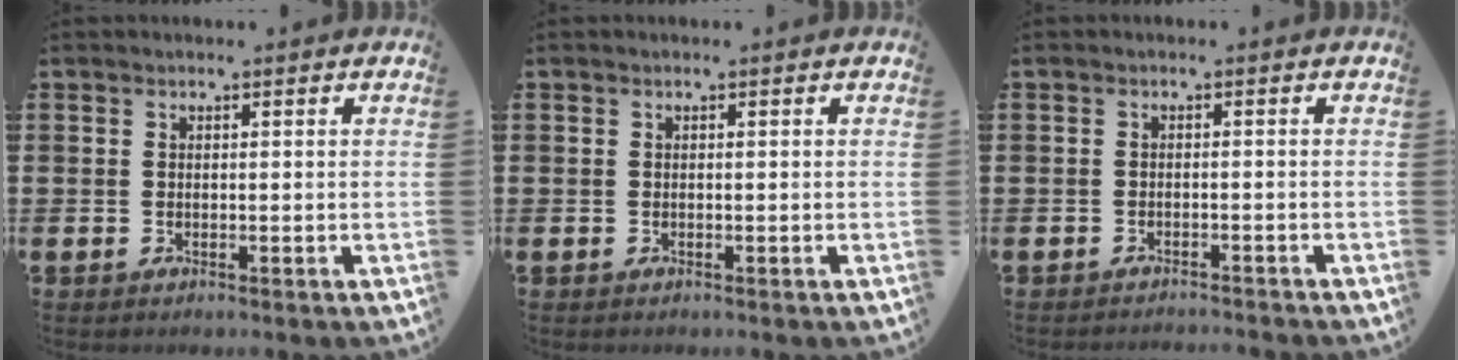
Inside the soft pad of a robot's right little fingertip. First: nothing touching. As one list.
[{"total": 0.0}, {"total": 1.0, "force": [-1.0, -0.2, -0.1], "torque": [0.000, 0.001, -0.021]}]